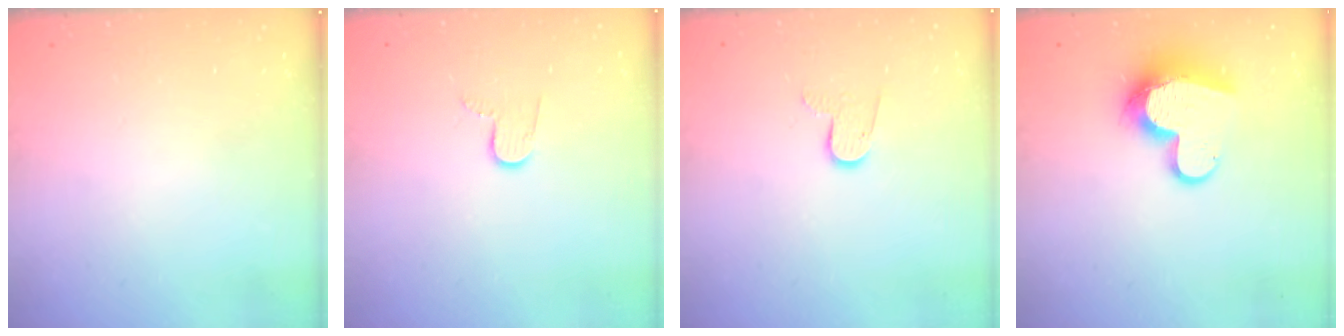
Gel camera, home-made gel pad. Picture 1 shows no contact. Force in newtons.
{"total": 5.8, "press": 5.8, "slide": 0.6}
{"total": 7.2, "press": 7.2, "slide": 0.5}
{"total": 12.9, "press": 12.8, "slide": 1.3}